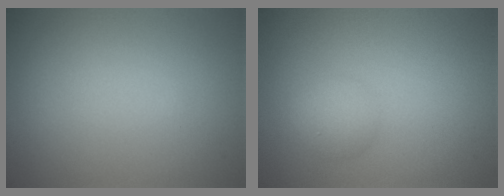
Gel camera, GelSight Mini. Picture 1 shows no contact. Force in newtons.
{"total": 2.0, "press": 2.0, "slide": 0.1}